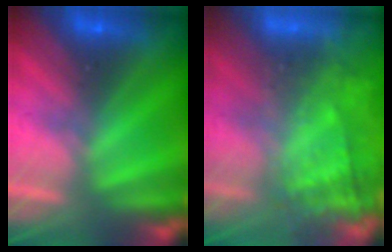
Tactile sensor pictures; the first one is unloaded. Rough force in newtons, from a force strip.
{"total": 7.8}